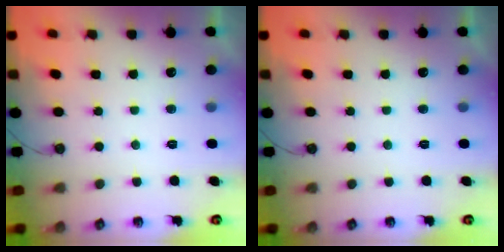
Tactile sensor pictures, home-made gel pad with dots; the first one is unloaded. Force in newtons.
{"total": 0.0}